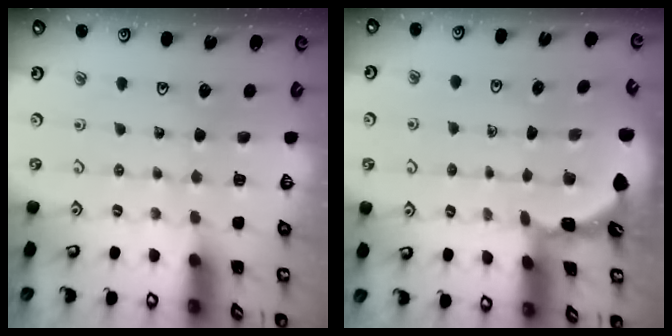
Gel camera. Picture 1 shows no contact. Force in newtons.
{"total": 1.8, "press": 1.8, "slide": 0.1}